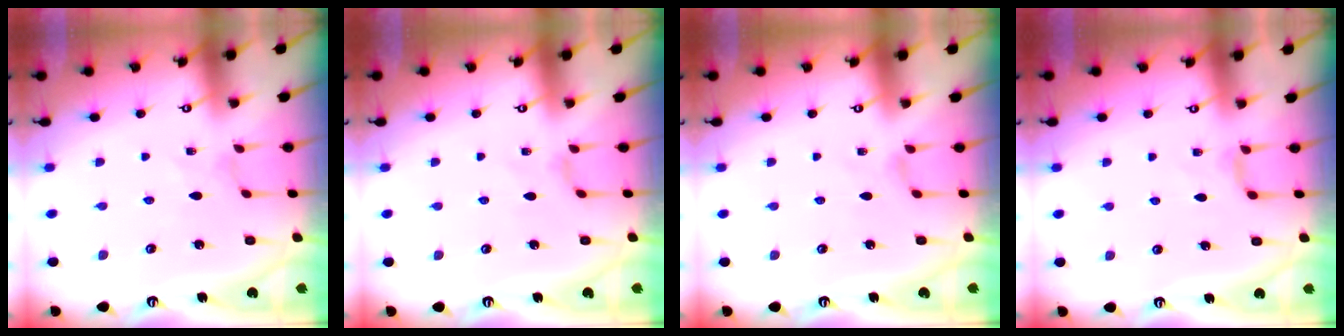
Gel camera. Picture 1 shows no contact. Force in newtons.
{"total": 1.1, "press": 1.1, "slide": 0.4}
{"total": 0.9, "press": 0.8, "slide": 0.4}
{"total": 3.8, "press": 3.8, "slide": 0.6}